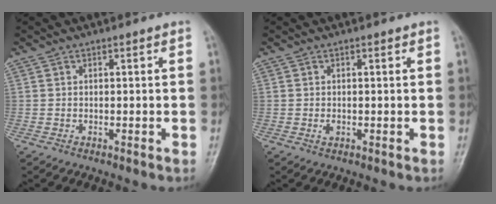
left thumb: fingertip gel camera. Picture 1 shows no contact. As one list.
[{"total": 1.0, "force": [0.0, 0.7, 0.7], "torque": [-0.009, -0.001, -0.001]}]